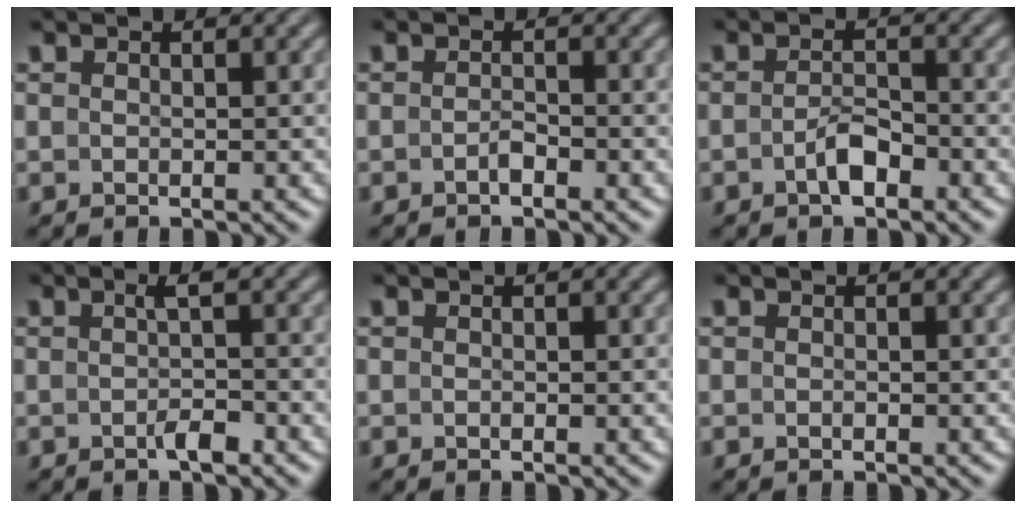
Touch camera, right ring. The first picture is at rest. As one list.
[{"total": 1.0, "force": [-0.8, 0.0, 0.5], "torque": [-0.007, 0.001, -0.017]}, {"total": 2.1, "force": [-1.5, 0.4, 1.4], "torque": [-0.018, -0.001, -0.027]}, {"total": 1.8, "force": [-0.6, -0.2, 1.6], "torque": [-0.018, 0.005, -0.012]}, {"total": 0.0}, {"total": 0.0}]